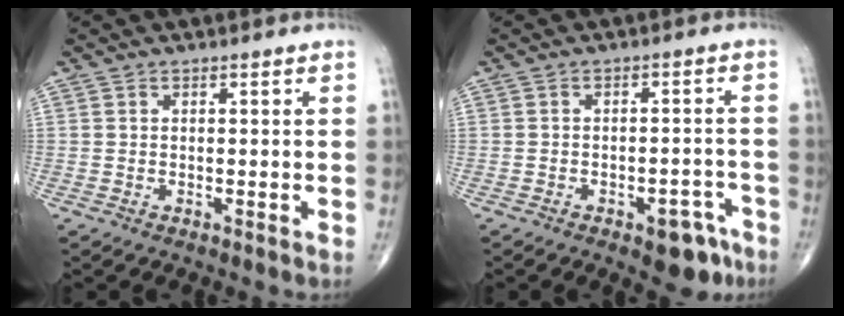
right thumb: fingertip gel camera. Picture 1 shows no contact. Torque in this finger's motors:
{"motor_torque": [3.66, 1.36, 0.33, -0.63, 0.01]}